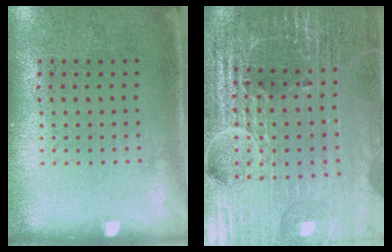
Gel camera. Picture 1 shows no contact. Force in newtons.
{"total": 6.5, "press": 5.7, "slide": 3.1}